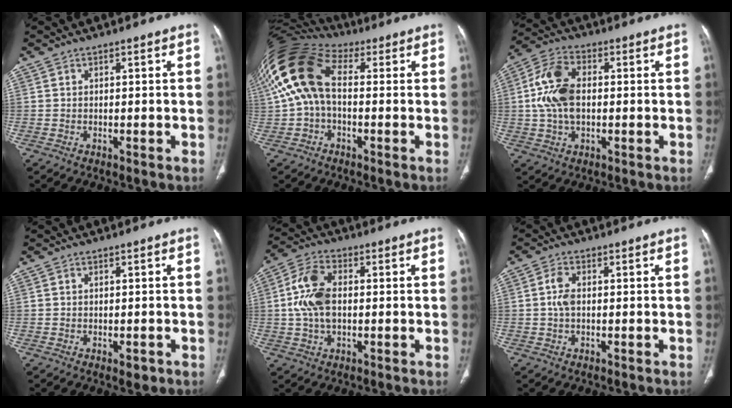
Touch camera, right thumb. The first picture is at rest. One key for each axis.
{"total": 15.2, "fx": 2.0, "fy": 9.3, "fz": 11.8, "tx": -0.248, "ty": 0.047, "tz": 0.031}
{"total": 10.9, "fx": 0.3, "fy": 6.6, "fz": 8.7, "tx": -0.179, "ty": 0.019, "tz": 0.005}
{"total": 1.7, "fx": -0.7, "fy": 0.8, "fz": 1.3, "tx": -0.013, "ty": 0.003, "tz": -0.003}
{"total": 9.5, "fx": 0.3, "fy": 5.6, "fz": 7.7, "tx": -0.162, "ty": 0.017, "tz": 0.003}
{"total": 3.0, "fx": 0.0, "fy": 1.5, "fz": 2.5, "tx": -0.059, "ty": 0.005, "tz": -0.002}